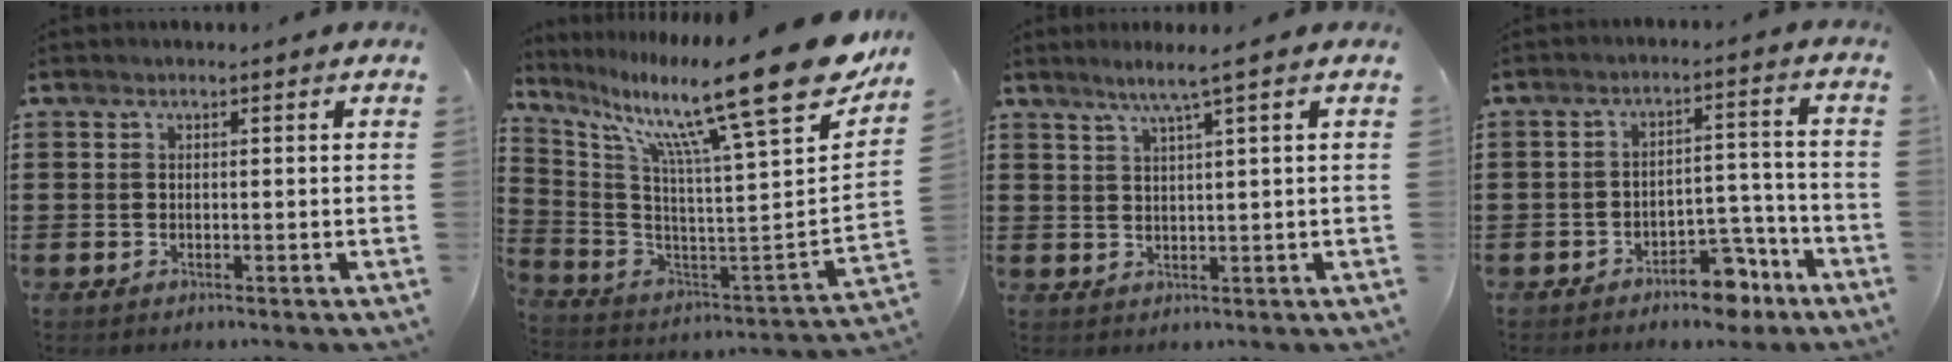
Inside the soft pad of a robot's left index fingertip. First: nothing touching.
{"total": 18.8, "force": [12.3, 1.9, 14.0], "torque": [-0.244, -0.094, 0.184]}
{"total": 3.4, "force": [1.9, -0.5, 2.8], "torque": [-0.059, -0.003, 0.030]}
{"total": 6.7, "force": [-5.4, 2.5, 3.0], "torque": [-0.041, 0.022, -0.098]}